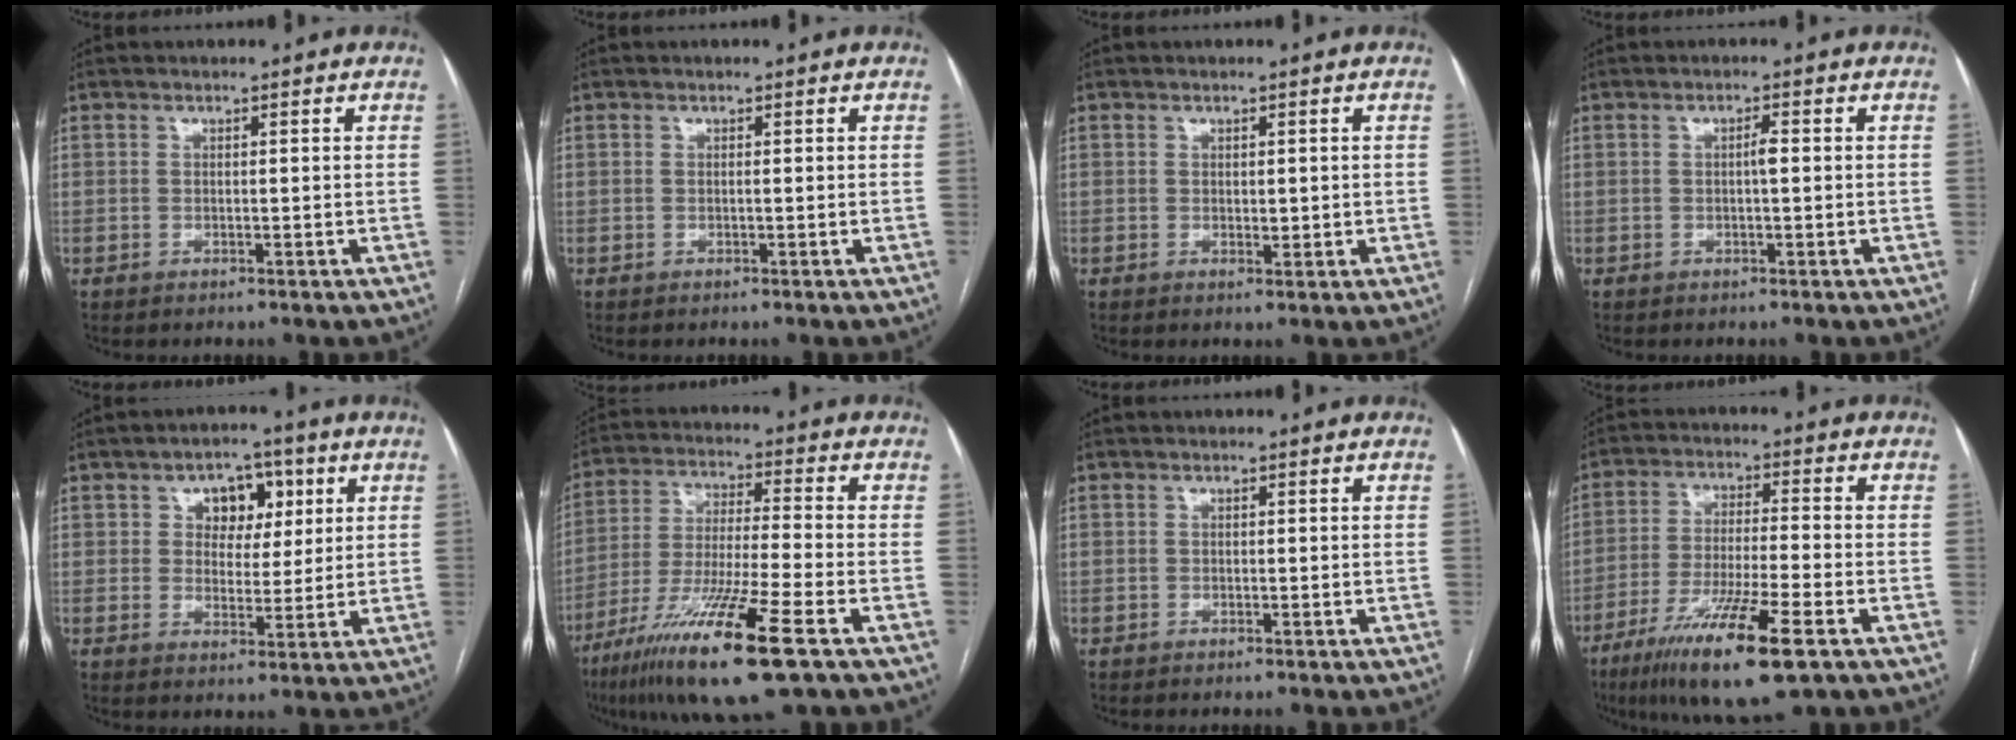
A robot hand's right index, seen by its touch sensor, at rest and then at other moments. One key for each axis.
{"total": 0.0}
{"total": 1.4, "fx": 0.1, "fy": 0.8, "fz": 1.1, "tx": -0.013, "ty": -0.003, "tz": 0.005}
{"total": 1.4, "fx": 0.0, "fy": 0.2, "fz": 1.4, "tx": -0.024, "ty": 0.003, "tz": -0.001}
{"total": 6.5, "fx": 2.4, "fy": 4.6, "fz": 4.0, "tx": -0.049, "ty": 0.018, "tz": 0.036}
{"total": 17.1, "fx": -9.4, "fy": 0.3, "fz": 14.3, "tx": -0.282, "ty": -0.046, "tz": -0.169}
{"total": 0.0}
{"total": 14.6, "fx": -8.1, "fy": 0.9, "fz": 12.1, "tx": -0.231, "ty": -0.037, "tz": -0.140}